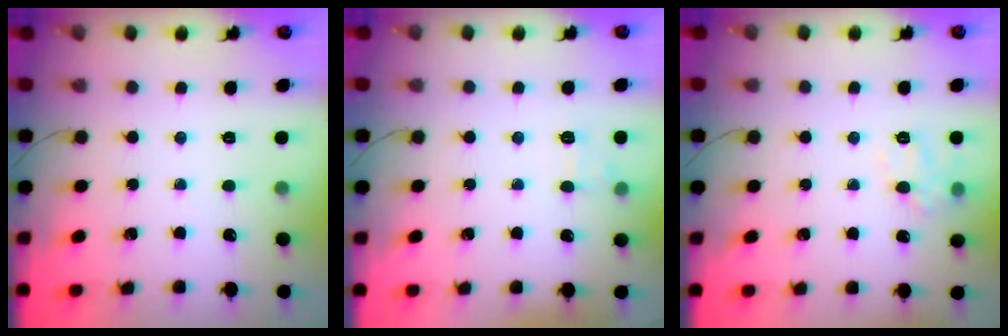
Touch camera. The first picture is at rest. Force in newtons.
{"total": 6.5, "press": 6.3, "slide": 1.8}
{"total": 9.2, "press": 9.1, "slide": 1.1}